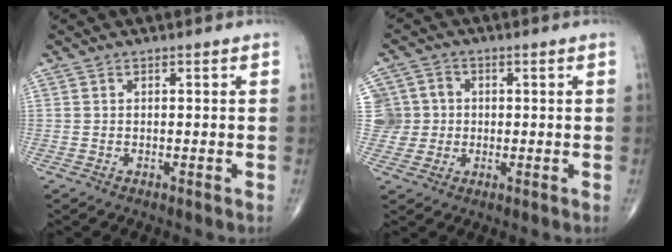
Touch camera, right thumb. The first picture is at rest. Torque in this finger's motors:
{"motor_torque": [-0.06, -0.05, 0.24, 0.17, 0.01]}